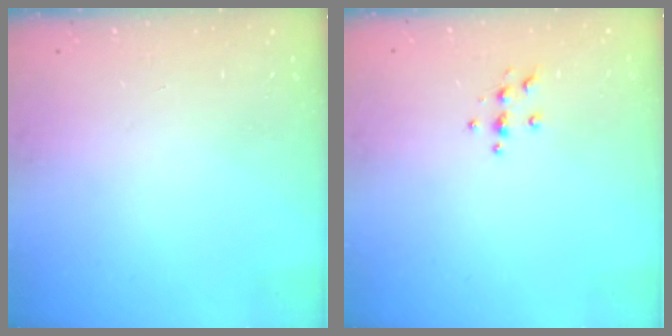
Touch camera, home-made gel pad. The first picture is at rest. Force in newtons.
{"total": 3.9, "press": 3.8, "slide": 0.4}